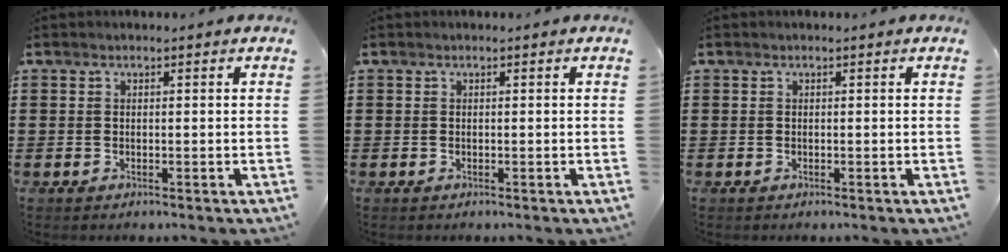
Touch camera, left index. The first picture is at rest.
{"total": 0.0}
{"total": 0.0}